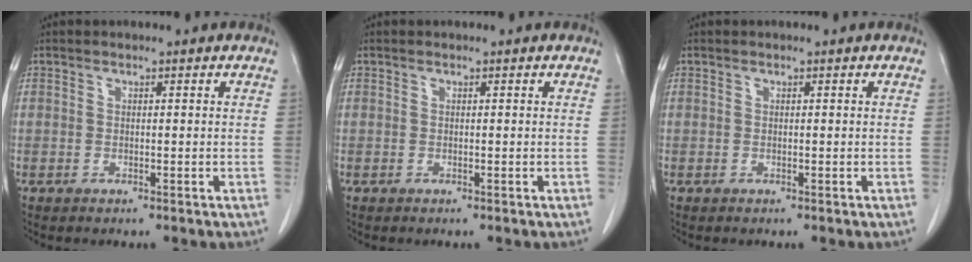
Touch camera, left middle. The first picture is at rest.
{"total": 0.0}
{"total": 0.0}